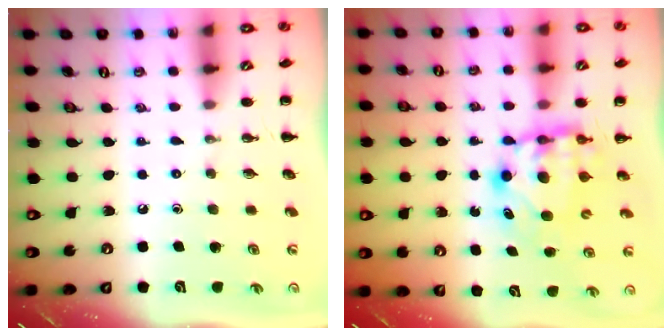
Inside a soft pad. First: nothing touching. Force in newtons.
{"total": 6.6, "press": 6.5, "slide": 1.2}